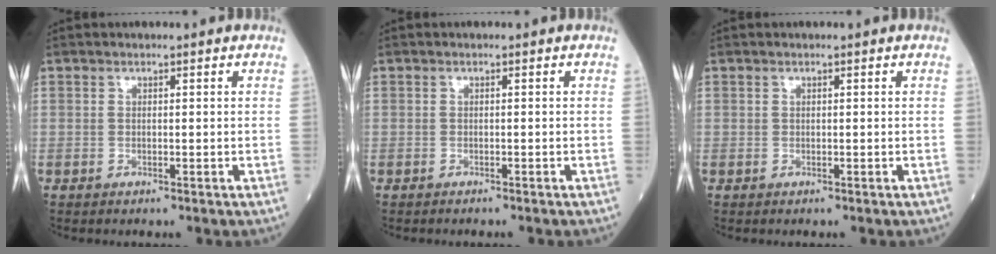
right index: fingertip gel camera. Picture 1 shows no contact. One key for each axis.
{"total": 1.1, "fx": -0.9, "fy": 0.0, "fz": 0.5, "tx": -0.007, "ty": -0.001, "tz": -0.013}
{"total": 0.0}